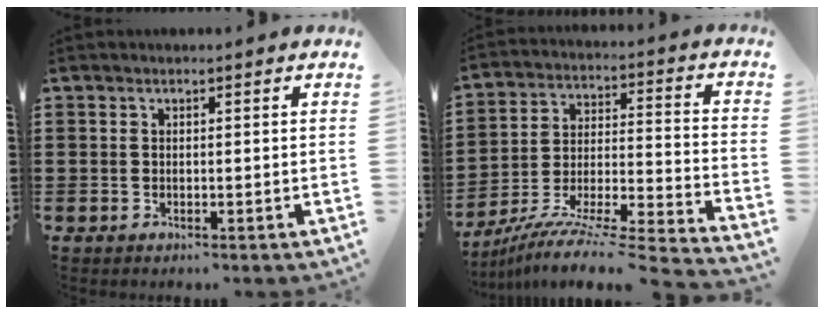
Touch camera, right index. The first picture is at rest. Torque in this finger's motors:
{"motor_torque": [-0.53, 1.40, -1.05, -0.11]}